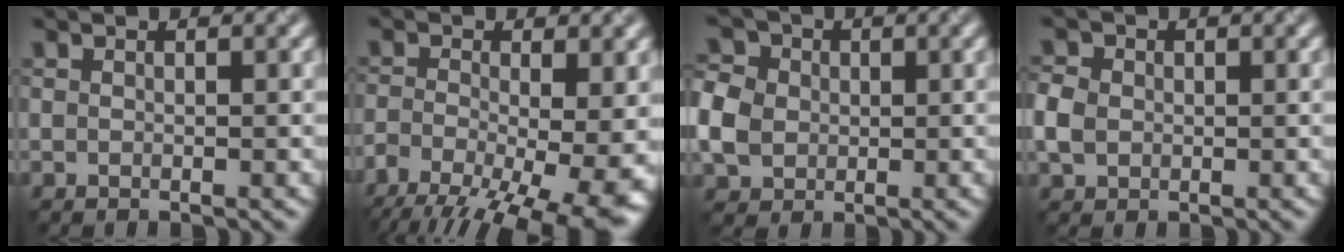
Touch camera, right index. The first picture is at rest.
{"total": 14.7, "force": [-7.7, 7.0, 10.4], "torque": [-0.175, -0.032, -0.086]}
{"total": 5.4, "force": [0.0, 4.7, 2.6], "torque": [-0.067, 0.019, -0.008]}
{"total": 2.6, "force": [0.1, 2.3, 1.1], "torque": [-0.031, 0.010, -0.004]}